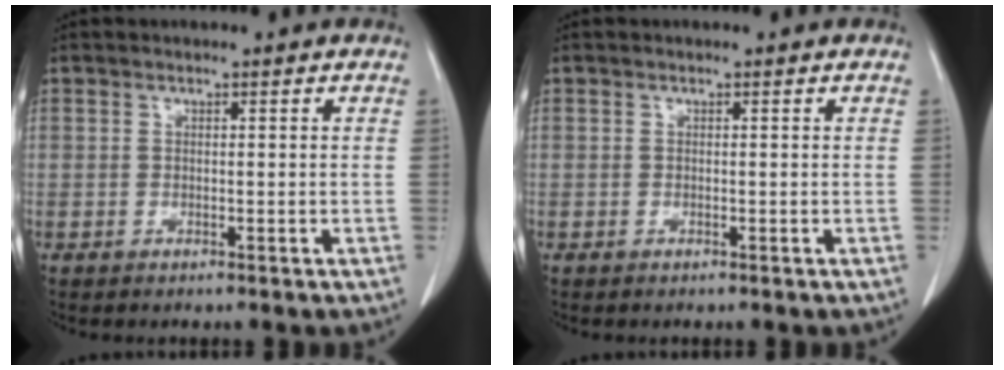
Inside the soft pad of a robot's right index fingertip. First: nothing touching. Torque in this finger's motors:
{"motor_torque": [0.07, 0.07, 0.00, 0.01]}